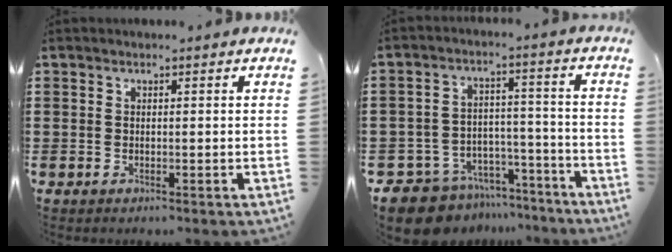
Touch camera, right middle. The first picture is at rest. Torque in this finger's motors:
{"motor_torque": [0.60, -0.64, 0.36, 0.08]}